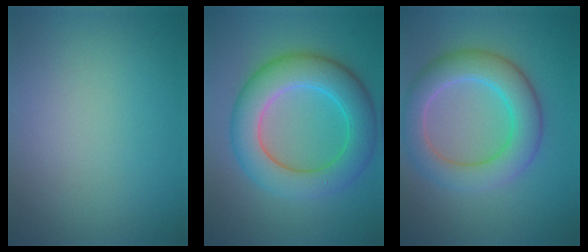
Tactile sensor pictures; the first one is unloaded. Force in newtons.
{"total": 7.6, "press": 7.6, "slide": 0.1}
{"total": 6.3, "press": 6.3, "slide": 0.2}